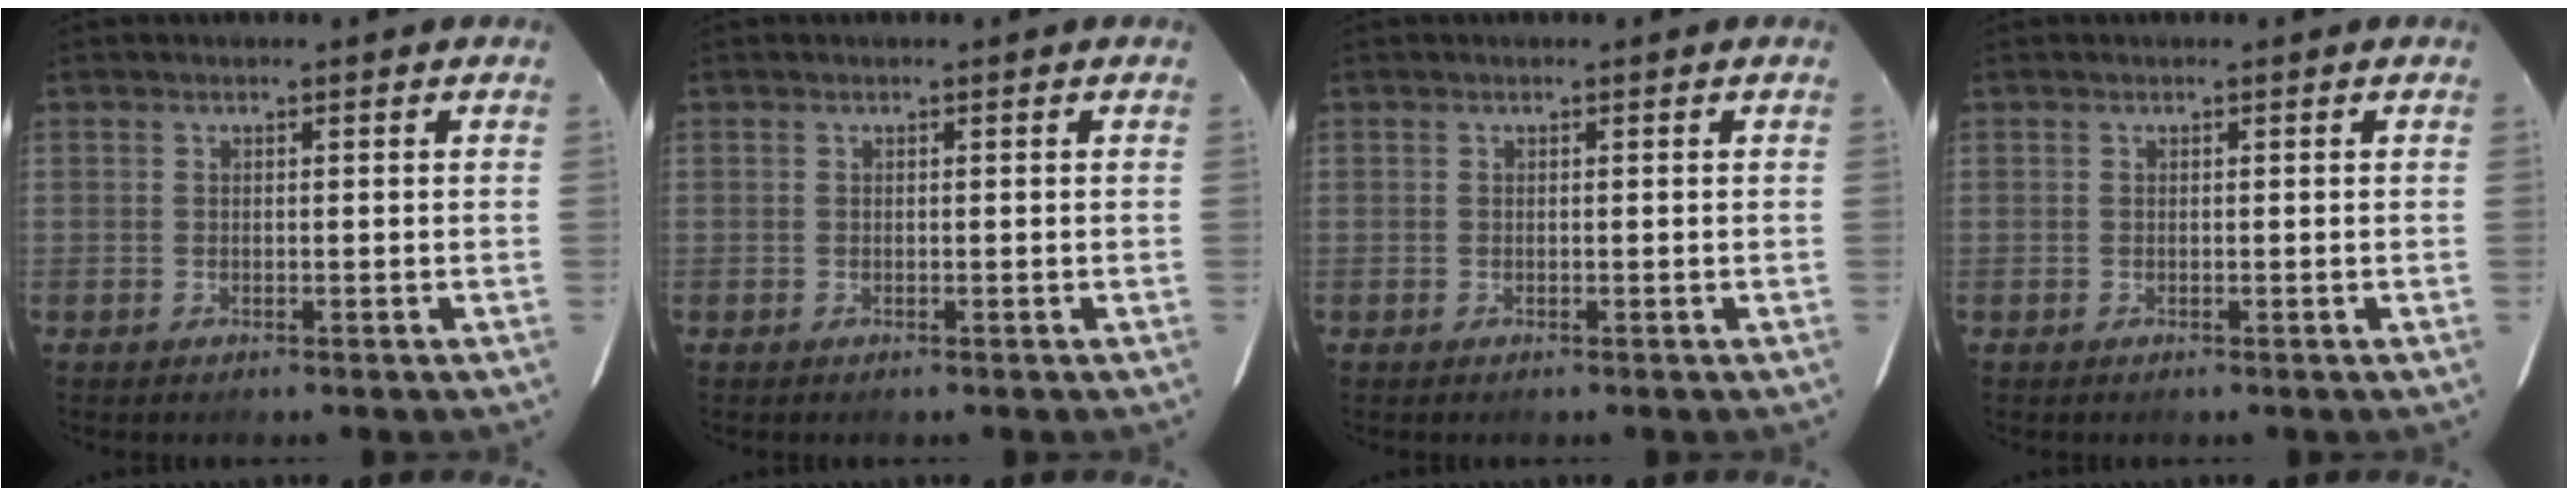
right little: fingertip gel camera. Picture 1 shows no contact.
{"total": 0.0}
{"total": 0.0}
{"total": 0.0}